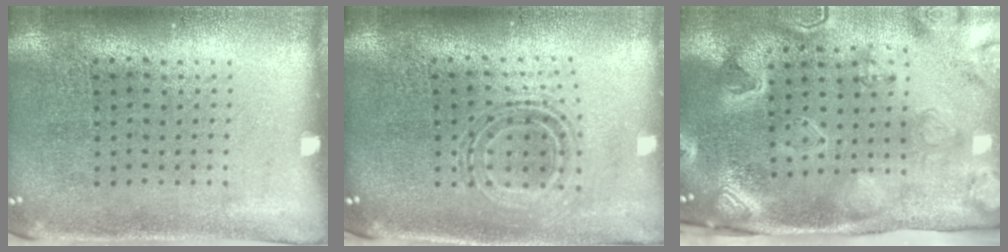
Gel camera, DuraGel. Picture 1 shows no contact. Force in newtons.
{"total": 0.8, "press": 0.8, "slide": 0.3}
{"total": 3.1, "press": 3.1, "slide": 0.5}